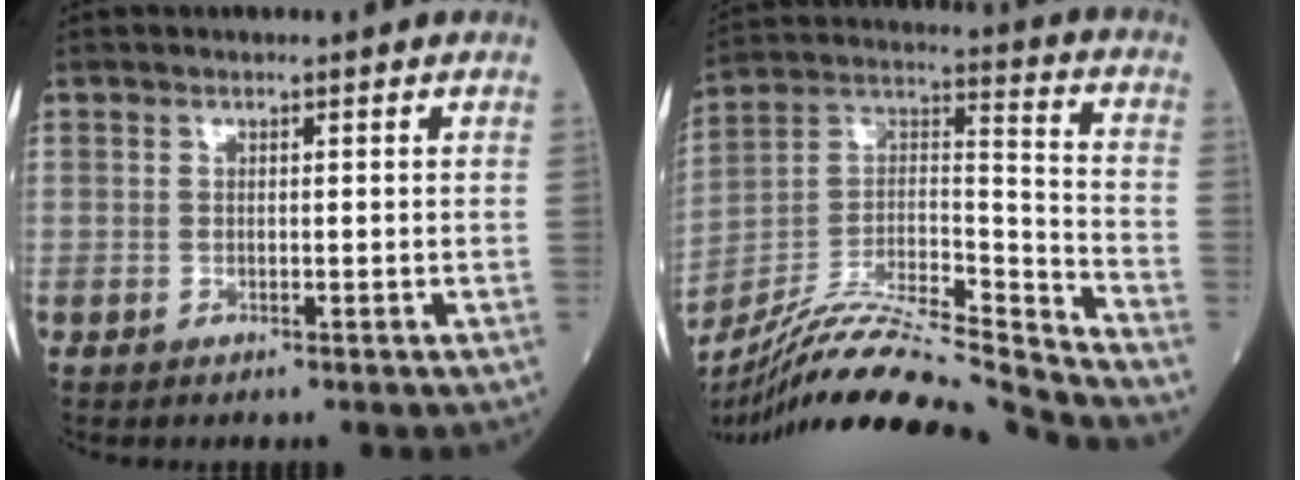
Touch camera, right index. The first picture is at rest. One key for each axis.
{"total": 21.6, "fx": -20.1, "fy": -0.8, "fz": 7.8, "tx": -0.170, "ty": 0.014, "tz": -0.344}